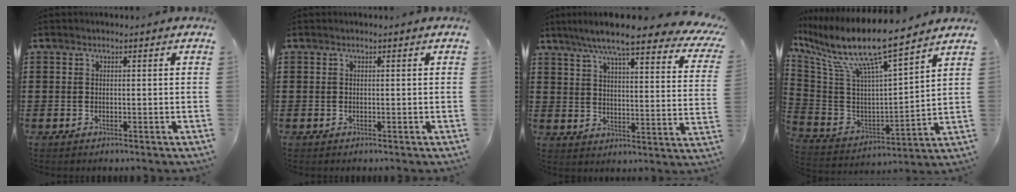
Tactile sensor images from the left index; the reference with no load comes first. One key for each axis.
{"total": 0.0}
{"total": 9.4, "fx": 7.8, "fy": 0.7, "fz": 5.3, "tx": -0.124, "ty": -0.039, "tz": 0.130}
{"total": 11.3, "fx": 8.6, "fy": 0.9, "fz": 7.2, "tx": -0.172, "ty": -0.061, "tz": 0.142}